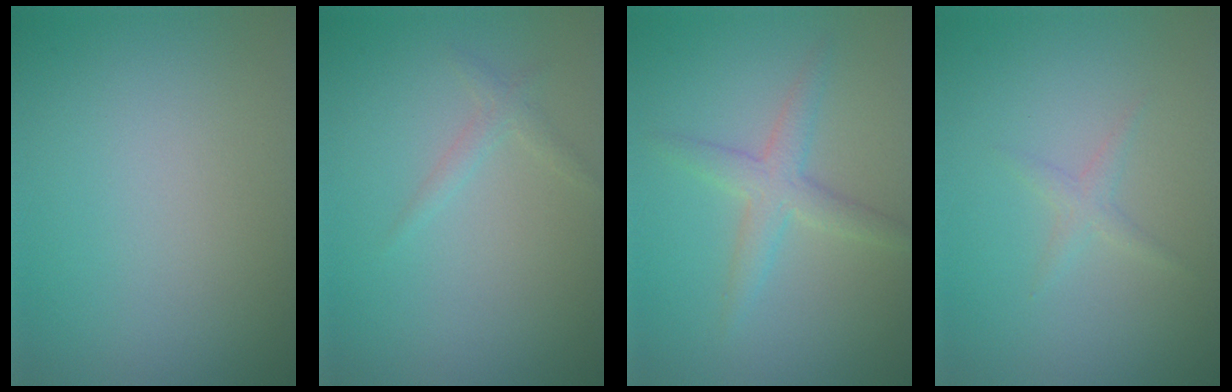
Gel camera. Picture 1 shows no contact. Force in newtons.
{"total": 1.1, "press": 1.1, "slide": 0.1}
{"total": 2.7, "press": 2.7, "slide": 0.0}
{"total": 1.1, "press": 1.1, "slide": 0.1}